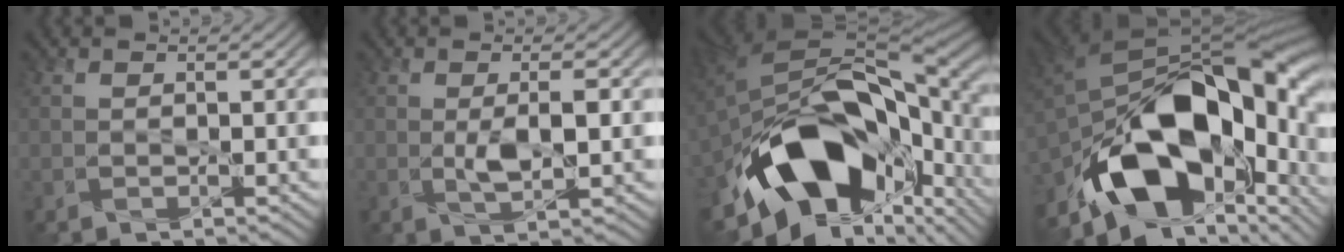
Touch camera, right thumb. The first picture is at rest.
{"total": 3.4, "force": [-0.2, 1.0, 3.3], "torque": [-0.068, -0.002, 0.000]}
{"total": 19.0, "force": [-7.0, 11.4, 13.5], "torque": [-0.270, -0.041, -0.090]}
{"total": 18.7, "force": [-6.1, 11.3, 13.5], "torque": [-0.246, -0.022, -0.088]}